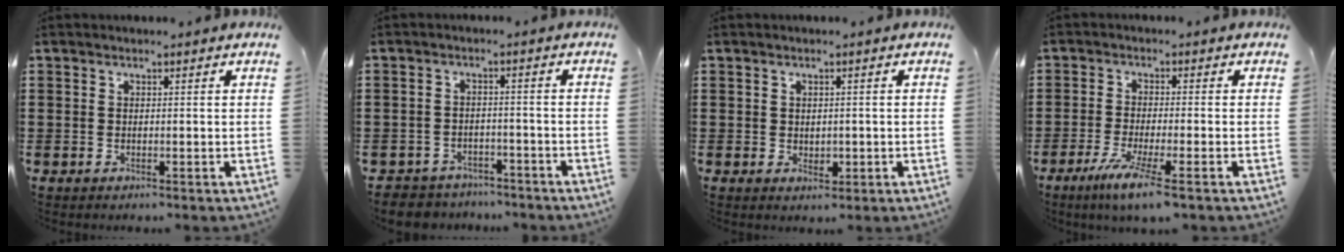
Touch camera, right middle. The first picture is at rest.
{"total": 3.4, "force": [-3.3, 0.8, -0.4], "torque": [-0.012, -0.005, -0.075]}
{"total": 1.4, "force": [0.3, 1.3, 0.5], "torque": [-0.006, 0.000, 0.004]}
{"total": 5.5, "force": [-3.6, 0.2, 4.1], "torque": [-0.087, -0.019, -0.065]}